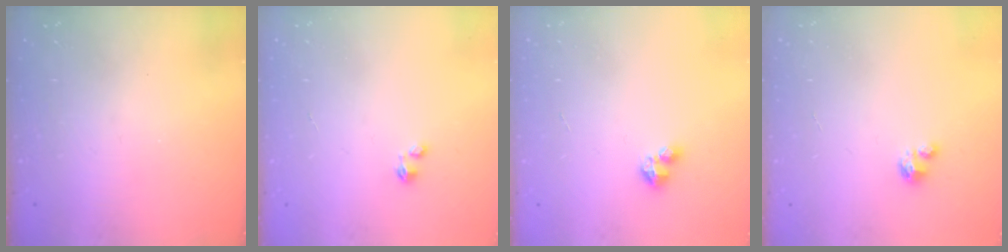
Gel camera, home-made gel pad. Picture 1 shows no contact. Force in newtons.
{"total": 0.0}
{"total": 2.8, "press": 2.8, "slide": 0.2}
{"total": 3.3, "press": 3.3, "slide": 0.2}